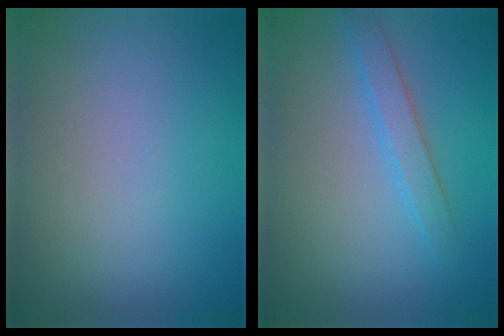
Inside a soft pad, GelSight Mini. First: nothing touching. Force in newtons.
{"total": 2.1, "press": 2.1, "slide": 0.1}